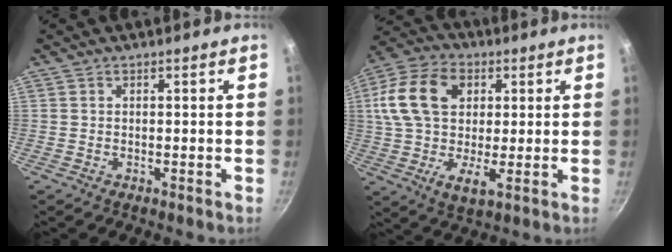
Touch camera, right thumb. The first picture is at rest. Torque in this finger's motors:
{"motor_torque": [-0.48, 1.52, 1.49, -0.38, 0.26]}